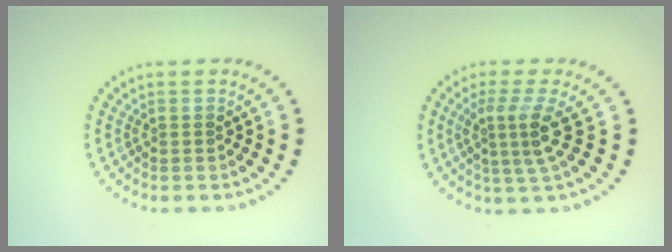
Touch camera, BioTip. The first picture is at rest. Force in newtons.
{"total": 3.3, "press": 2.3, "slide": 2.3}